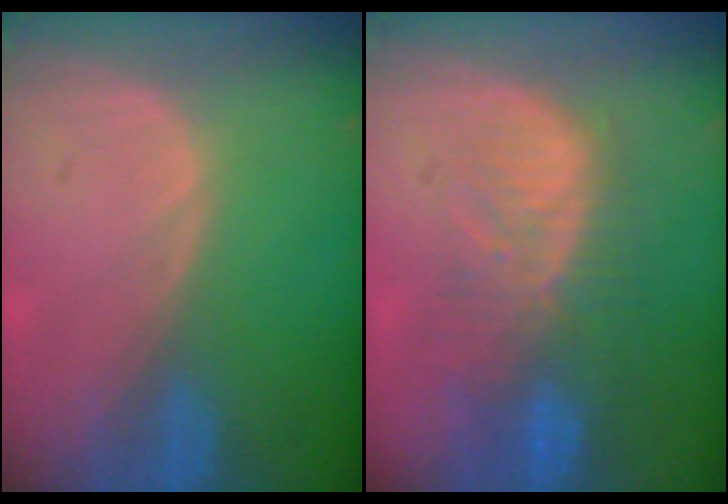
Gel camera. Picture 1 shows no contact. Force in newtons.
{"total": 10.2, "press": 8.8, "slide": 5.2}